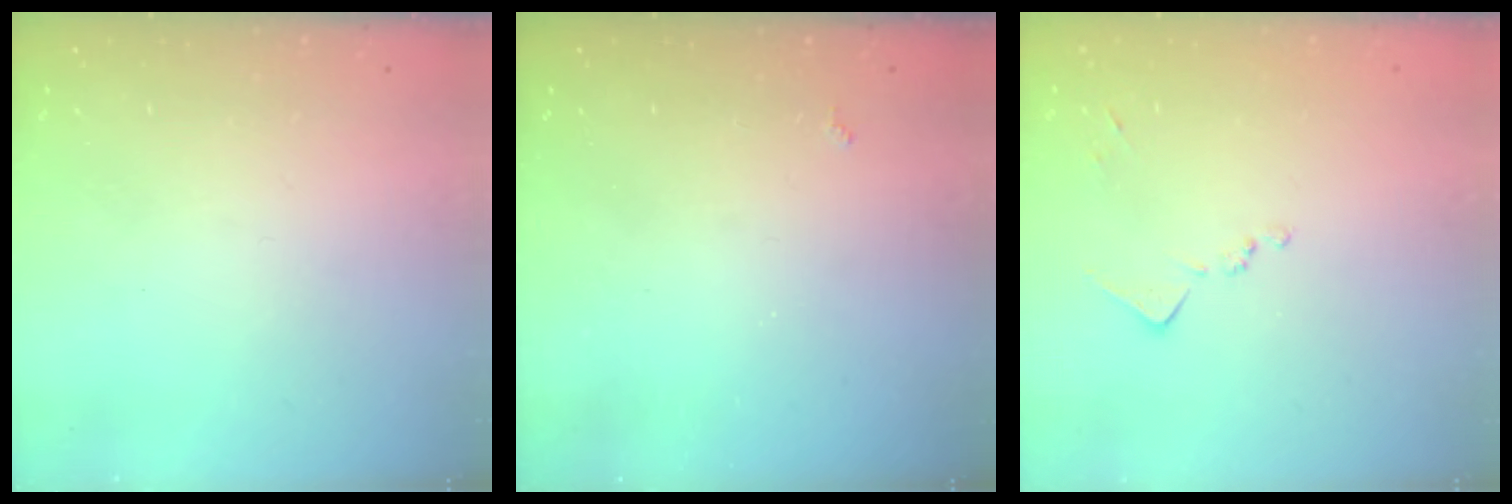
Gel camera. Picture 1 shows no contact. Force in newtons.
{"total": 2.0, "press": 1.9, "slide": 0.5}
{"total": 8.9, "press": 8.8, "slide": 0.9}